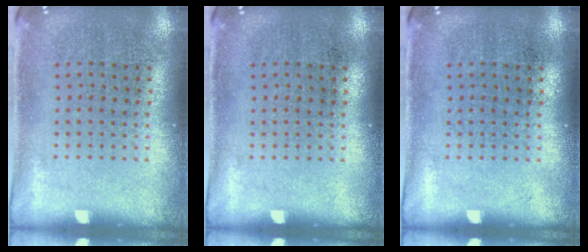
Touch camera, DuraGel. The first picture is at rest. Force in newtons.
{"total": 0.0}
{"total": 0.0}